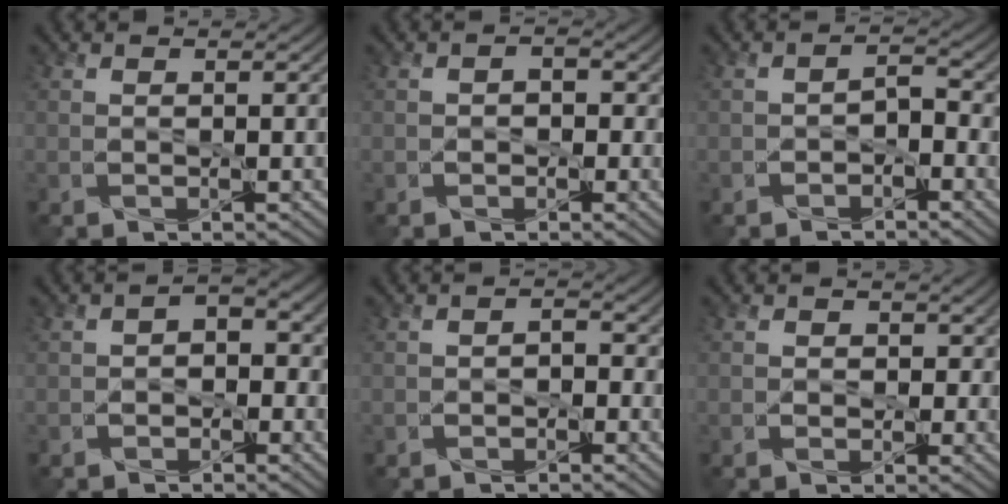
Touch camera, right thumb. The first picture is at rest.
{"total": 2.9, "force": [-0.8, 2.5, 1.2], "torque": [-0.012, 0.006, -0.013]}
{"total": 2.4, "force": [-1.7, 1.3, 0.9], "torque": [-0.015, 0.003, -0.027]}
{"total": 3.1, "force": [-1.1, 2.5, 1.6], "torque": [-0.011, 0.001, -0.017]}
{"total": 1.9, "force": [-1.0, 1.5, 0.7], "torque": [-0.007, 0.000, -0.014]}
{"total": 3.5, "force": [0.1, 3.0, 1.7], "torque": [-0.035, 0.002, 0.003]}